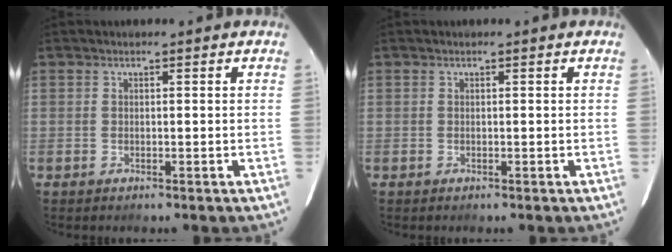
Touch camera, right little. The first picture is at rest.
{"total": 0.0}